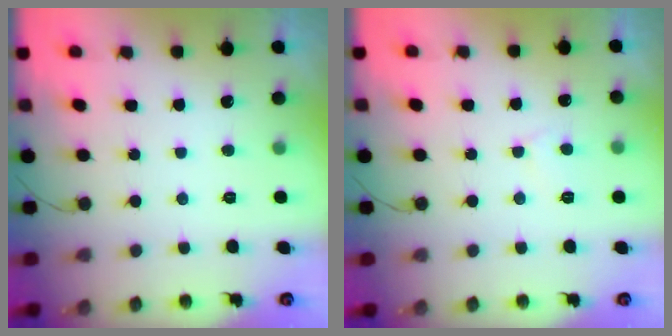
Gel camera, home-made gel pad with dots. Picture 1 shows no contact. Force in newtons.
{"total": 3.6, "press": 3.6, "slide": 0.3}